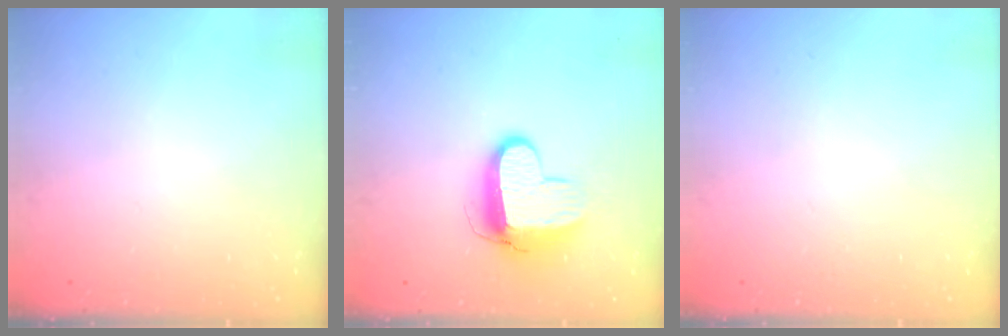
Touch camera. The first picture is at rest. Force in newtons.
{"total": 10.3, "press": 10.3, "slide": 1.2}
{"total": 0.0}